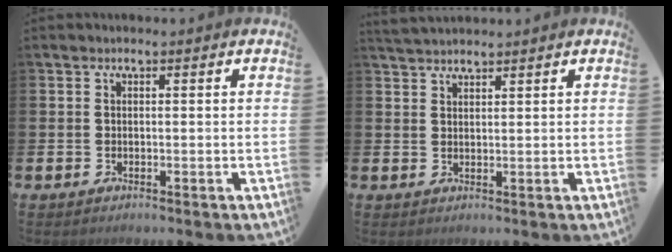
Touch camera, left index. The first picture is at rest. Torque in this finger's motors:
{"motor_torque": [-0.03, -0.18, 0.27, 0.08]}